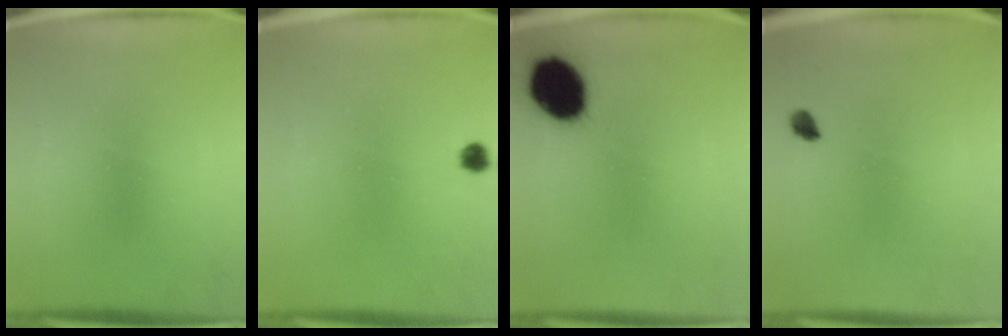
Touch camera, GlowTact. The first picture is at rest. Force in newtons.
{"total": 1.8}
{"total": 14.5}
{"total": 1.6}